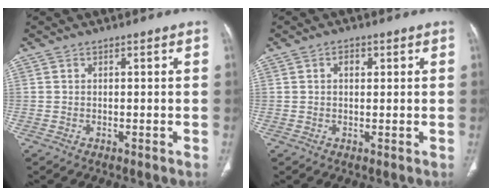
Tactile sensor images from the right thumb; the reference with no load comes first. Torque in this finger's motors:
{"motor_torque": [0.10, 0.02, 0.15, -0.38, 0.06]}